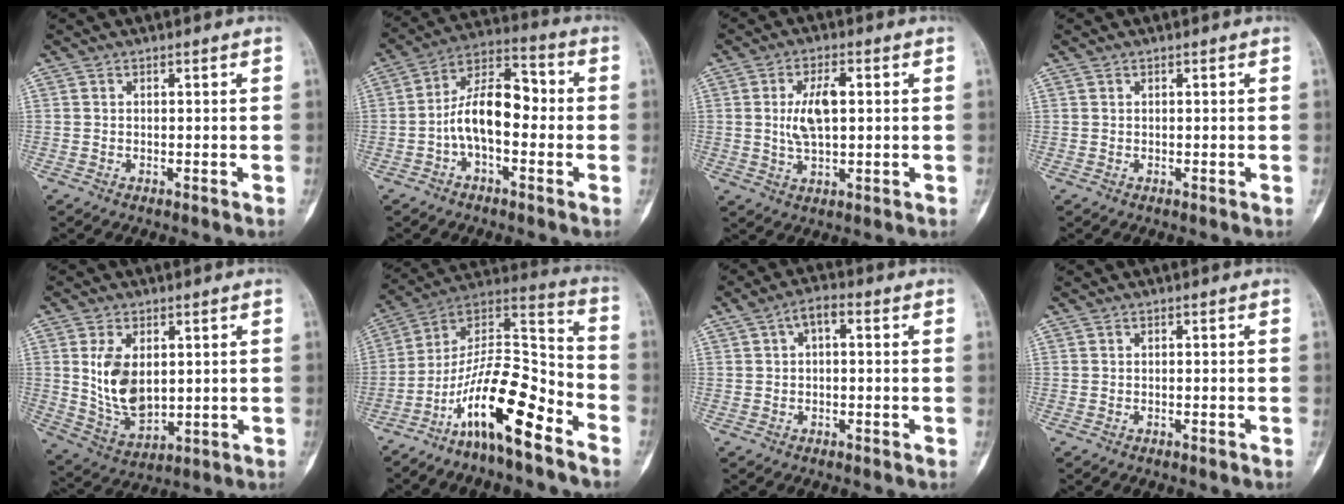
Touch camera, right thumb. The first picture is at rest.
{"total": 12.1, "force": [-1.8, 6.4, 10.1], "torque": [-0.161, 0.046, -0.042]}
{"total": 7.1, "force": [0.9, 3.2, 6.3], "torque": [-0.117, 0.002, 0.016]}
{"total": 0.0}
{"total": 10.7, "force": [1.8, 6.4, 8.3], "torque": [-0.139, -0.016, 0.051]}
{"total": 17.9, "force": [-10.6, 5.1, 13.5], "torque": [-0.229, 0.103, -0.186]}
{"total": 4.1, "force": [0.7, 2.1, 3.5], "torque": [-0.058, 0.019, 0.006]}
{"total": 0.6, "force": [-0.5, 0.1, 0.4], "torque": [-0.012, 0.002, -0.006]}